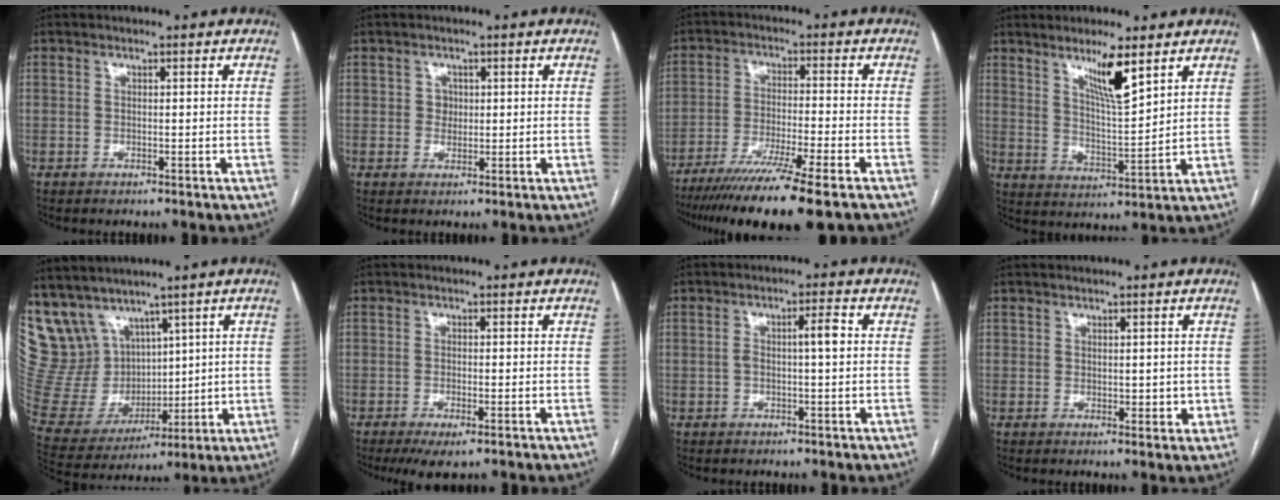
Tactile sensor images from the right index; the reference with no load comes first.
{"total": 1.7, "force": [0.4, 1.6, 0.5], "torque": [-0.005, 0.000, 0.005]}
{"total": 14.8, "force": [-11.2, -0.6, 9.7], "torque": [-0.165, -0.045, -0.181]}
{"total": 8.1, "force": [5.1, 0.6, 6.2], "torque": [-0.112, -0.014, 0.093]}
{"total": 17.8, "force": [11.2, 12.4, 6.3], "torque": [-0.165, 0.055, 0.249]}
{"total": 3.9, "force": [-2.2, 0.9, 3.1], "torque": [-0.054, -0.009, -0.033]}
{"total": 3.8, "force": [0.2, 0.4, 3.7], "torque": [-0.067, 0.014, 0.004]}
{"total": 2.4, "force": [0.4, 1.8, 1.4], "torque": [-0.013, -0.001, 0.009]}